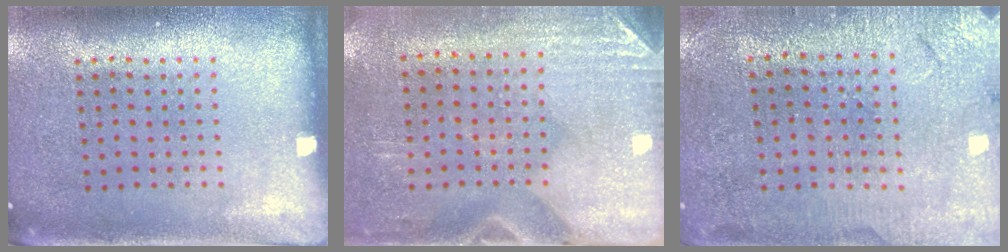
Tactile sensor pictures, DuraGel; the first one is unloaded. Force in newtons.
{"total": 2.9, "press": 2.5, "slide": 1.4}
{"total": 0.7, "press": 0.7, "slide": 0.1}